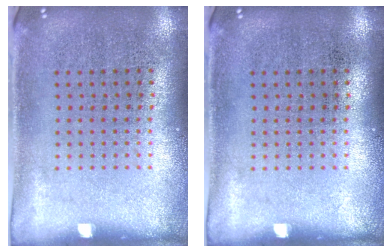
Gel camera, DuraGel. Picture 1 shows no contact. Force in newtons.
{"total": 0.0}